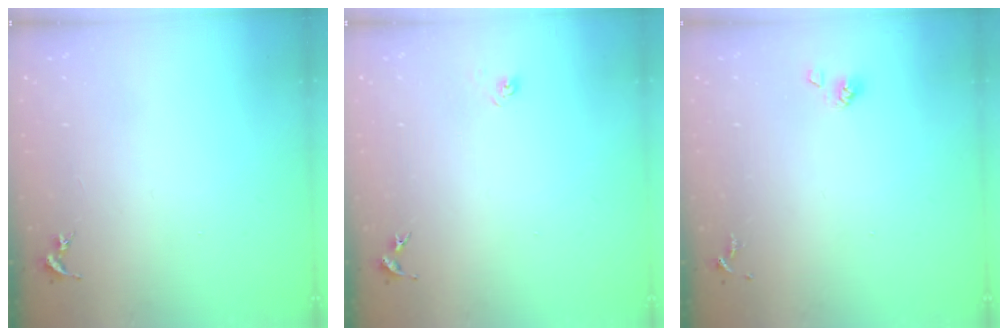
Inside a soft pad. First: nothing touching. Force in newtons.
{"total": 3.3, "press": 3.2, "slide": 0.8}
{"total": 4.6, "press": 4.1, "slide": 2.2}